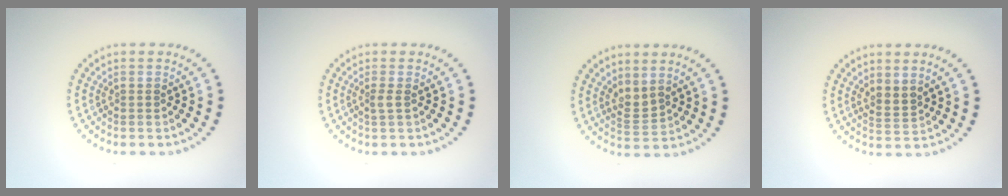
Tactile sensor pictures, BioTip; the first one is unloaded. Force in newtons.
{"total": 0.9, "press": 0.6, "slide": 0.6}
{"total": 1.7, "press": 1.3, "slide": 1.1}
{"total": 1.7, "press": 1.3, "slide": 1.1}